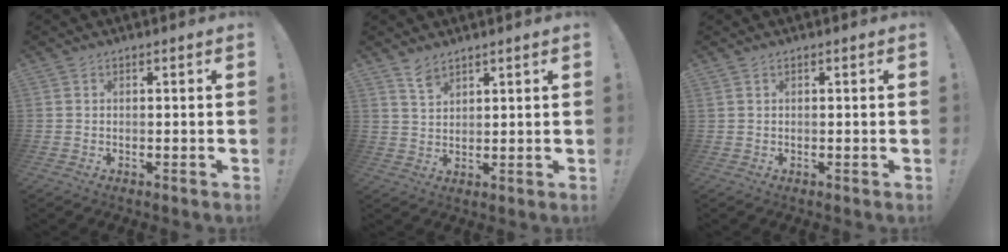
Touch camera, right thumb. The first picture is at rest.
{"total": 4.9, "force": [3.9, 2.4, 1.8], "torque": [-0.022, -0.028, 0.072]}
{"total": 0.6, "force": [0.6, 0.0, 0.1], "torque": [-0.005, 0.003, 0.010]}